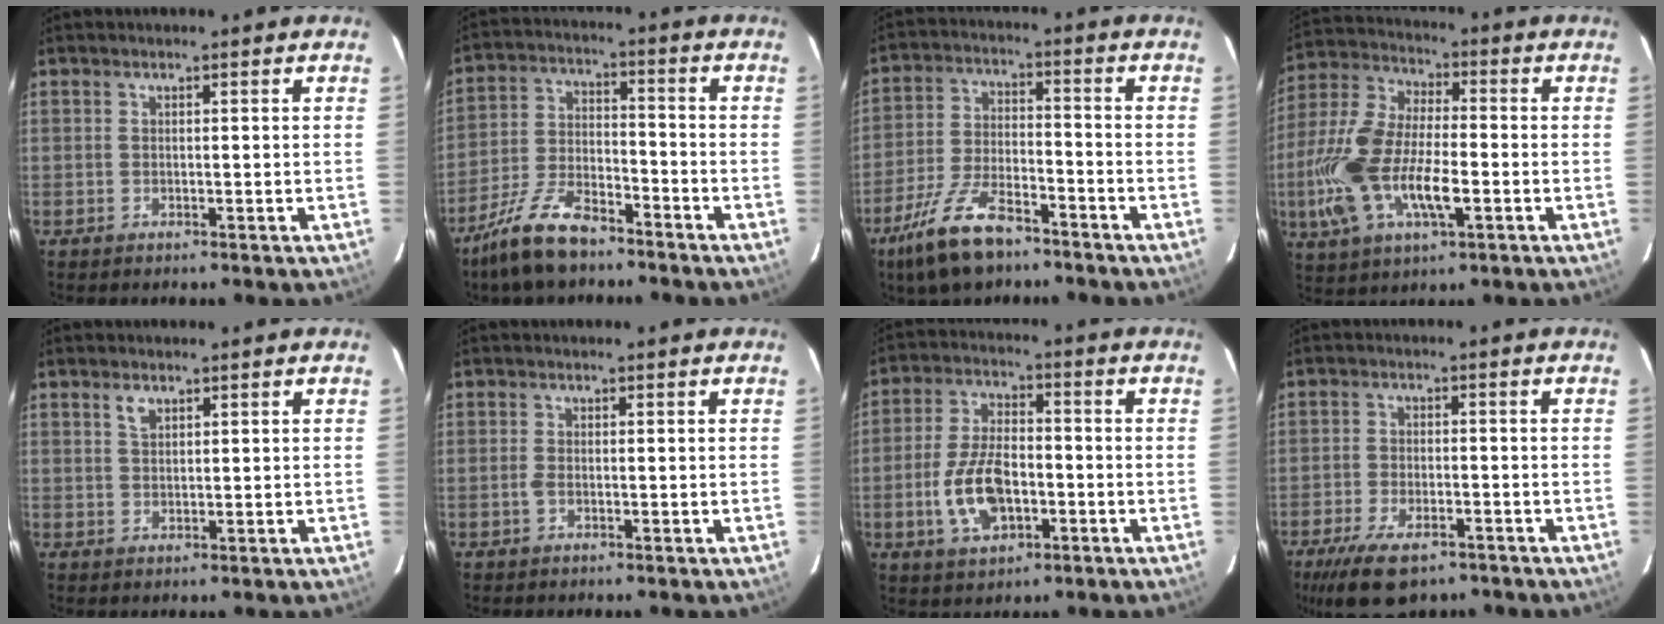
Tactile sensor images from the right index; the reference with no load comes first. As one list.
[{"total": 12.1, "force": [-9.2, 4.3, 6.6], "torque": [-0.147, -0.006, -0.172]}, {"total": 13.0, "force": [-9.2, 4.8, 7.9], "torque": [-0.174, -0.015, -0.168]}, {"total": 18.1, "force": [-4.6, 7.7, 15.8], "torque": [-0.348, -0.007, -0.087]}, {"total": 2.0, "force": [1.2, 1.1, 1.1], "torque": [-0.020, 0.004, 0.023]}, {"total": 1.1, "force": [-0.3, 0.3, 1.0], "torque": [-0.020, -0.001, -0.008]}, {"total": 11.3, "force": [-3.3, 6.0, 9.0], "torque": [-0.184, 0.004, -0.054]}, {"total": 11.8, "force": [-8.1, 5.2, 7.0], "torque": [-0.157, -0.021, -0.135]}]